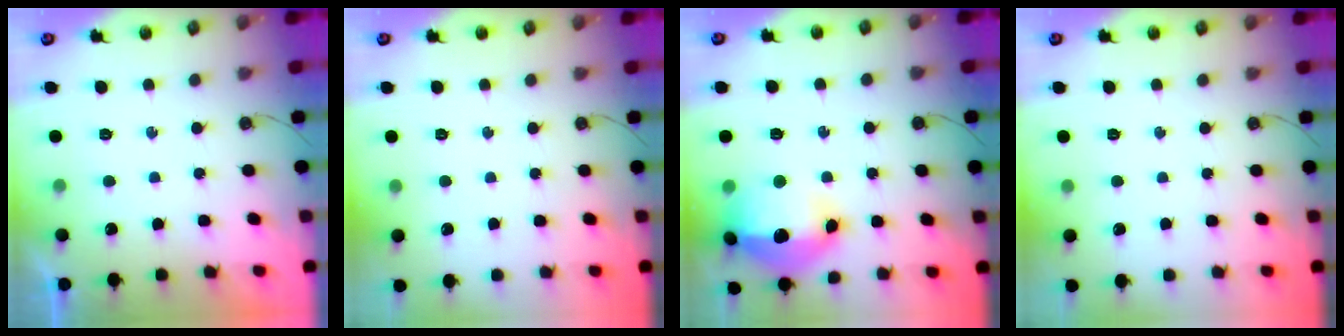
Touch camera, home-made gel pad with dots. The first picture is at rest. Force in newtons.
{"total": 0.0}
{"total": 18.4, "press": 18.3, "slide": 2.1}
{"total": 0.0}